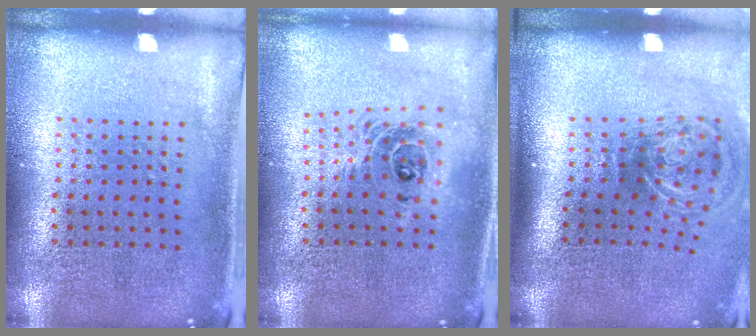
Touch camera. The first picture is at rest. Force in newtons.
{"total": 1.7, "press": 1.4, "slide": 0.9}
{"total": 2.2, "press": 1.4, "slide": 1.7}